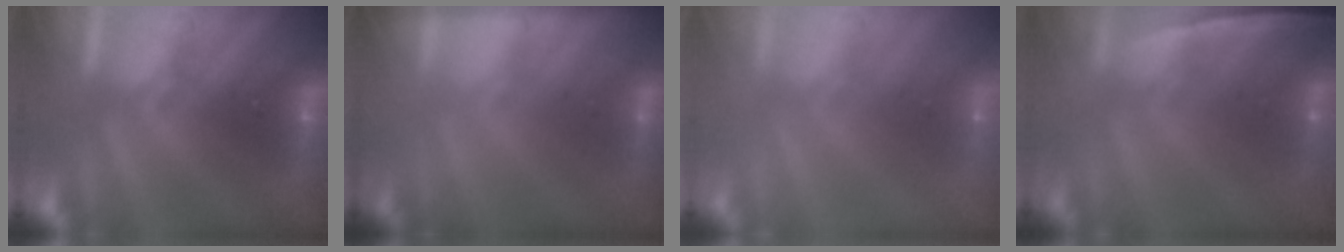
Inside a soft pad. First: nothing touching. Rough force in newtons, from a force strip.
{"total": 1.7}
{"total": 8.9}
{"total": 1.6}